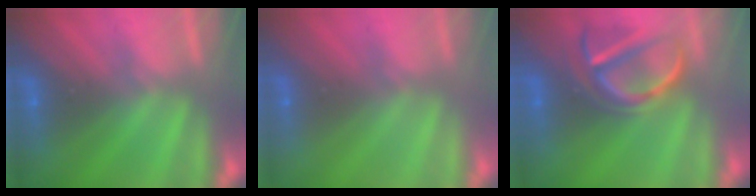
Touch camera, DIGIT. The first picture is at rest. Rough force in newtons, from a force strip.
{"total": 2.9}
{"total": 3.8}